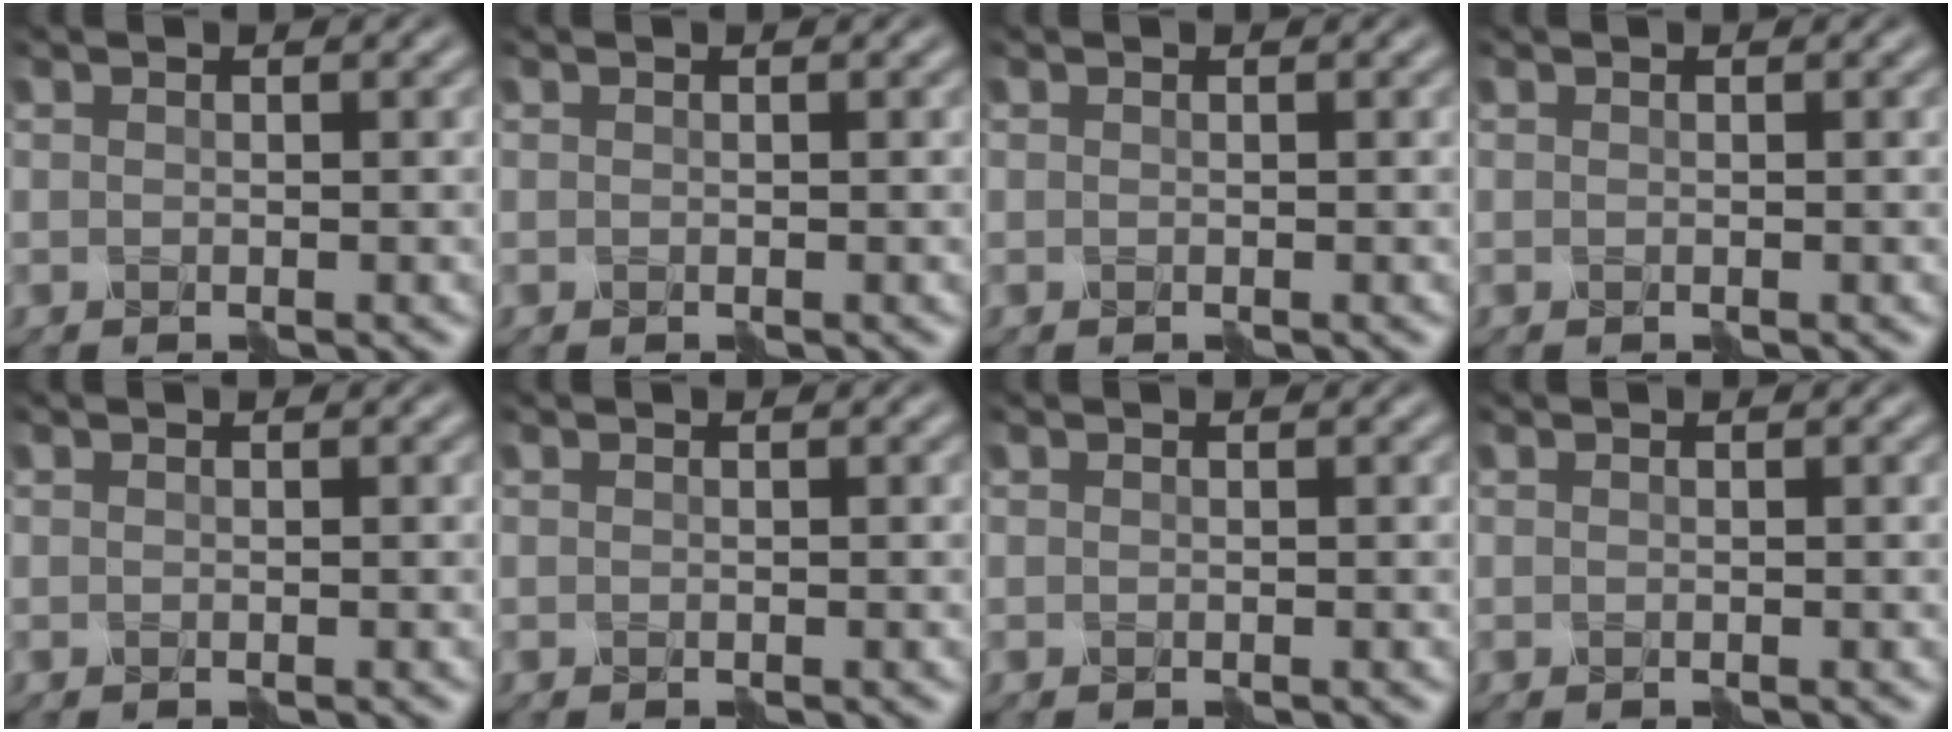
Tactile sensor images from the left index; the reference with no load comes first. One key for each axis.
{"total": 0.0}
{"total": 0.0}
{"total": 0.0}
{"total": 0.0}
{"total": 0.0}
{"total": 0.0}
{"total": 0.0}